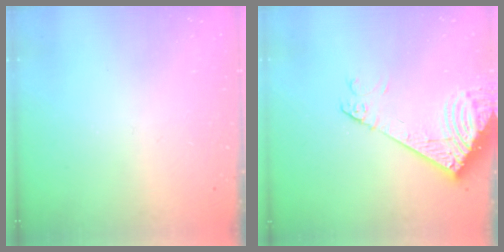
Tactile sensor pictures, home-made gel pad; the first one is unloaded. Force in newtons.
{"total": 14.1, "press": 13.9, "slide": 2.6}